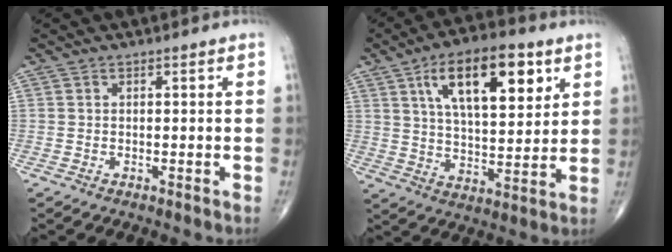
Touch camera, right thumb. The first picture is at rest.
{"total": 17.7, "force": [7.6, 7.6, 14.1], "torque": [-0.195, -0.024, 0.127]}